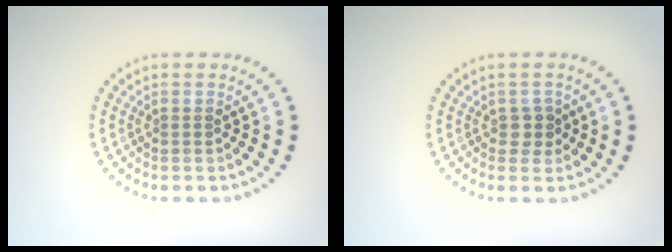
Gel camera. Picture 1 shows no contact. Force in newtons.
{"total": 1.5, "press": 1.2, "slide": 0.8}